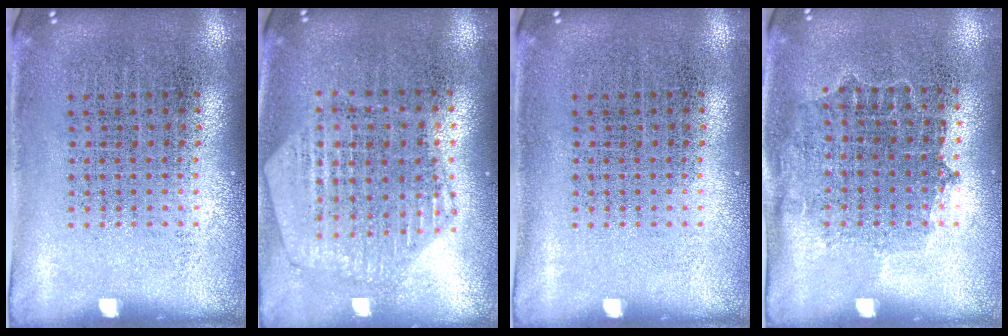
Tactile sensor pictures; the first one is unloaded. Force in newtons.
{"total": 1.1, "press": 1.1, "slide": 0.1}
{"total": 0.0}
{"total": 0.8, "press": 0.7, "slide": 0.4}